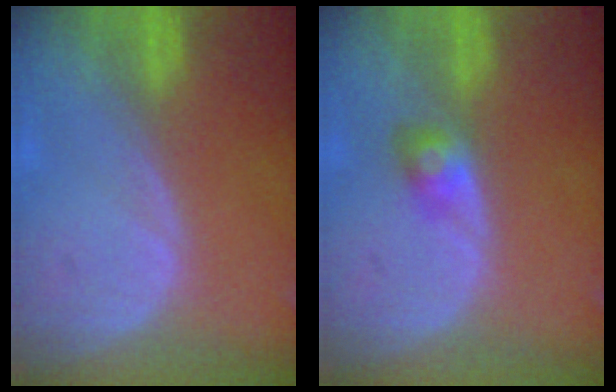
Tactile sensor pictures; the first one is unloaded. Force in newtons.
{"total": 2.7, "press": 2.7, "slide": 0.3}